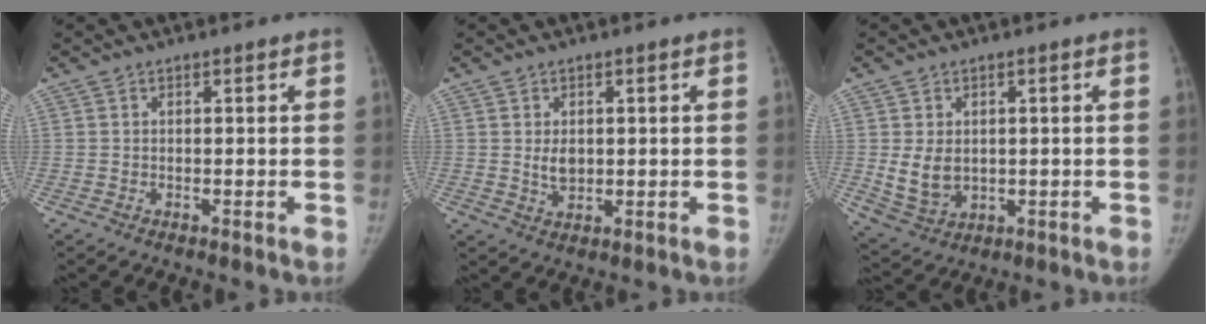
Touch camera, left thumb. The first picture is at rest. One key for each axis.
{"total": 3.2, "fx": 0.4, "fy": 2.3, "fz": 2.3, "tx": -0.027, "ty": -0.007, "tz": 0.013}
{"total": 6.4, "fx": 0.2, "fy": 5.0, "fz": 3.9, "tx": -0.057, "ty": -0.014, "tz": 0.025}